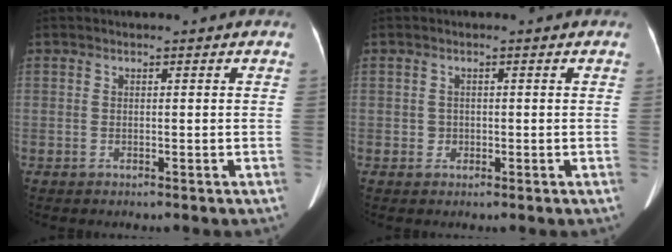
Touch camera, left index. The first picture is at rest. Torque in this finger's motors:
{"motor_torque": [-0.21, -0.02, -0.05, -0.01]}